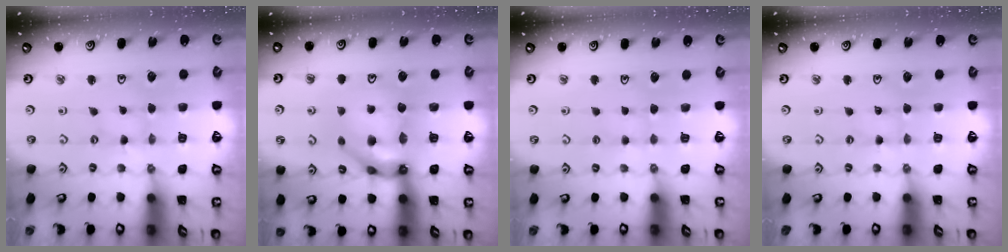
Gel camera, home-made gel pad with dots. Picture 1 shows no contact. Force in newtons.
{"total": 14.2, "press": 14.1, "slide": 2.0}
{"total": 1.7, "press": 1.7, "slide": 0.3}
{"total": 0.0}